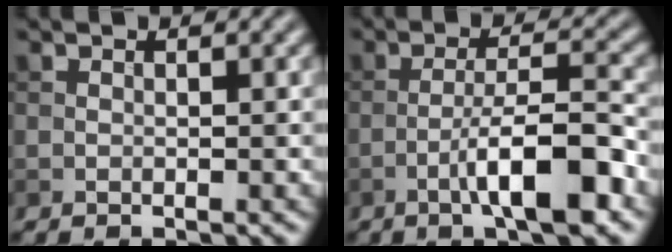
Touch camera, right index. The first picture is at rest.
{"total": 6.8, "force": [-3.0, 1.3, 6.0], "torque": [-0.098, 0.013, -0.051]}